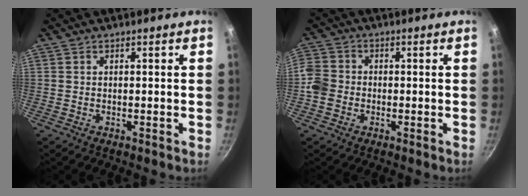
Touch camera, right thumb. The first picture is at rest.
{"total": 5.2, "force": [-1.5, 4.5, 2.1], "torque": [-0.034, 0.017, -0.043]}